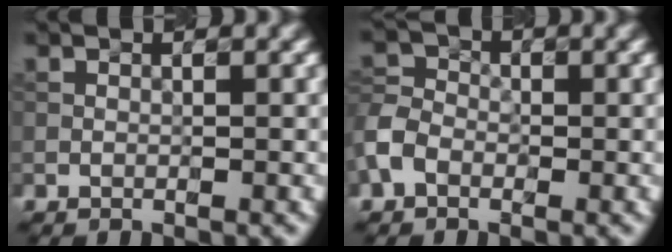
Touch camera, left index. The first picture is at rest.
{"total": 3.4, "force": [-1.7, 2.5, 1.7], "torque": [-0.042, 0.006, -0.046]}